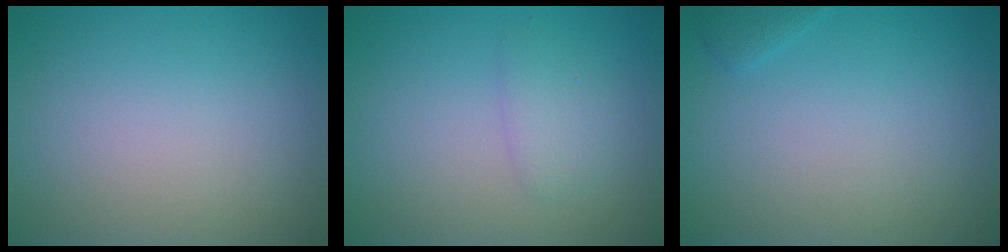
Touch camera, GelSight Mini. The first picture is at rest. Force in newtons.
{"total": 1.6, "press": 1.6, "slide": 0.1}
{"total": 0.7, "press": 0.7, "slide": 0.1}